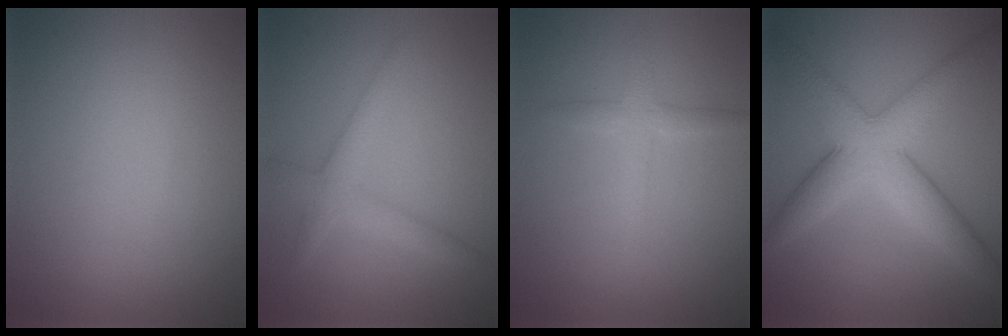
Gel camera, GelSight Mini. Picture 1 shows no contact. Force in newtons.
{"total": 2.5, "press": 2.5, "slide": 0.1}
{"total": 2.1, "press": 2.1, "slide": 0.1}
{"total": 7.1, "press": 7.1, "slide": 0.2}